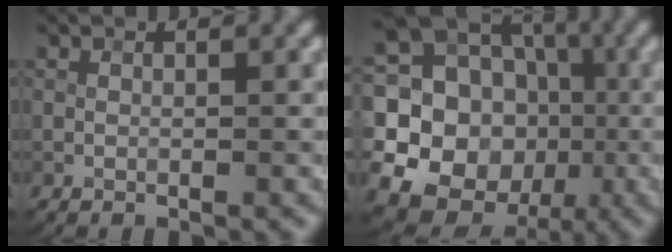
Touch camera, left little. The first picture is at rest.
{"total": 19.7, "force": [-2.0, 18.2, 7.2], "torque": [-0.177, 0.019, -0.059]}